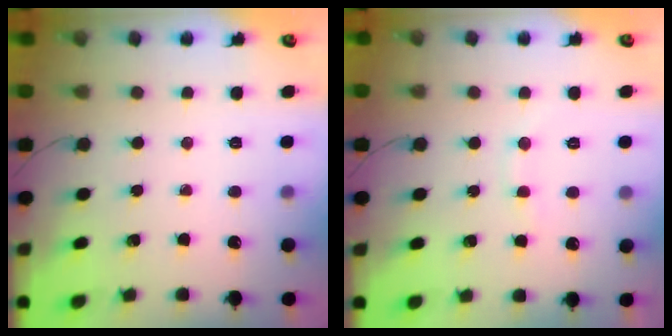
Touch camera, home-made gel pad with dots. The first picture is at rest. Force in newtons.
{"total": 7.3, "press": 7.1, "slide": 1.5}